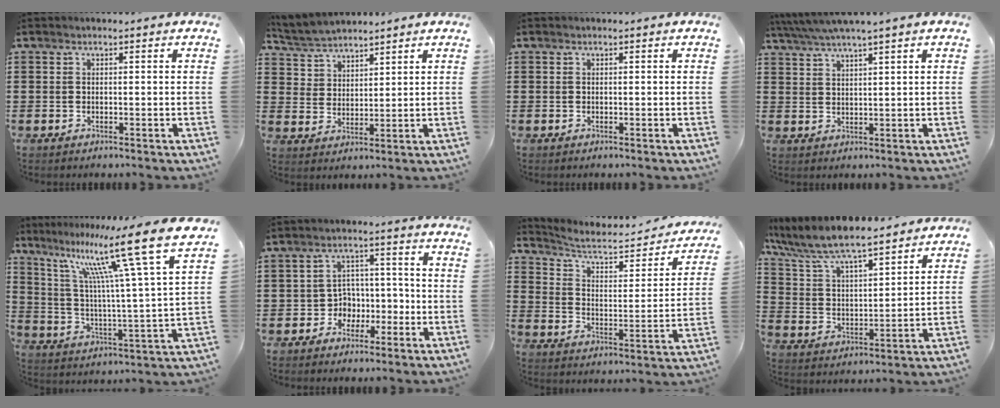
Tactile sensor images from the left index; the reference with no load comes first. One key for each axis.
{"total": 4.3, "fx": 4.1, "fy": 1.4, "fz": 0.1, "tx": -0.023, "ty": -0.010, "tz": 0.076}
{"total": 0.0}
{"total": 3.4, "fx": 2.8, "fy": -0.5, "fz": 1.9, "tx": -0.045, "ty": -0.006, "tz": 0.049}
{"total": 15.0, "fx": 10.9, "fy": 0.5, "fz": 10.3, "tx": -0.203, "ty": -0.078, "tz": 0.168}
{"total": 4.6, "fx": -1.8, "fy": 4.1, "fz": 0.7, "tx": -0.031, "ty": 0.005, "tz": -0.035}
{"total": 4.7, "fx": 3.9, "fy": 1.2, "fz": 2.3, "tx": -0.068, "ty": -0.029, "tz": 0.058}
{"total": 7.2, "fx": 6.5, "fy": 0.9, "fz": 2.8, "tx": -0.086, "ty": -0.037, "tz": 0.108}